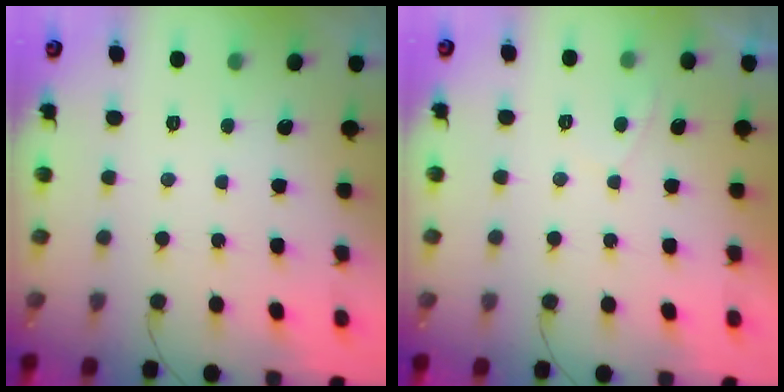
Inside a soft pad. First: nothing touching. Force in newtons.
{"total": 0.5, "press": 0.2, "slide": 0.5}